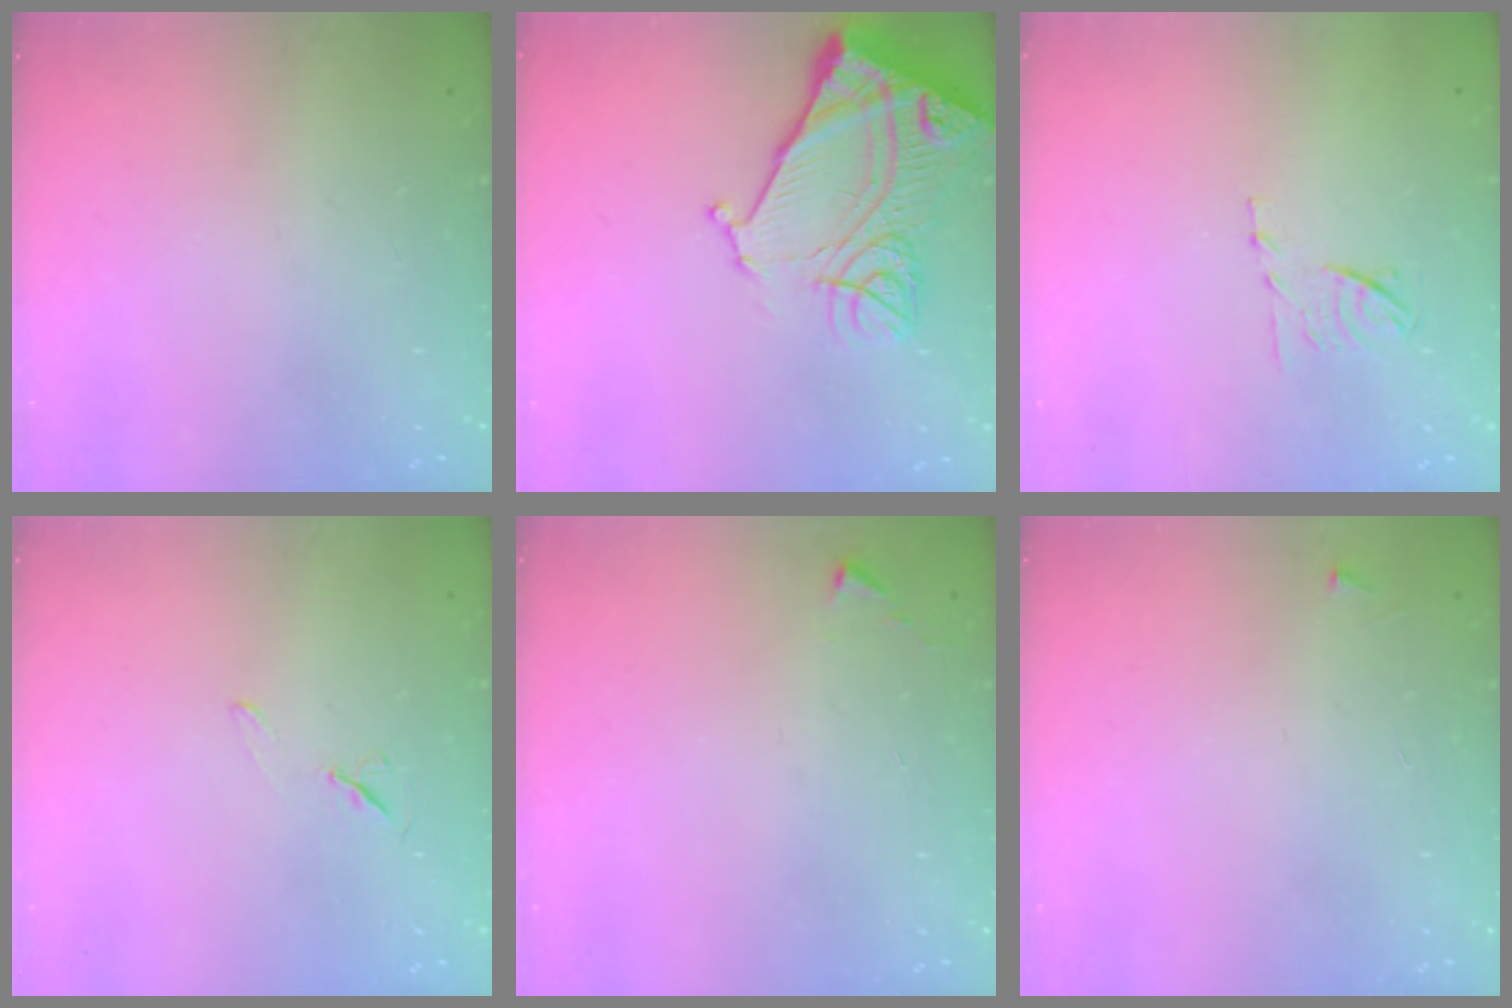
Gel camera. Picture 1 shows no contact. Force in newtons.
{"total": 17.1, "press": 17.0, "slide": 1.9}
{"total": 6.6, "press": 6.6, "slide": 0.9}
{"total": 5.7, "press": 5.2, "slide": 2.4}
{"total": 2.7, "press": 2.7, "slide": 0.5}
{"total": 2.5, "press": 2.5, "slide": 0.3}